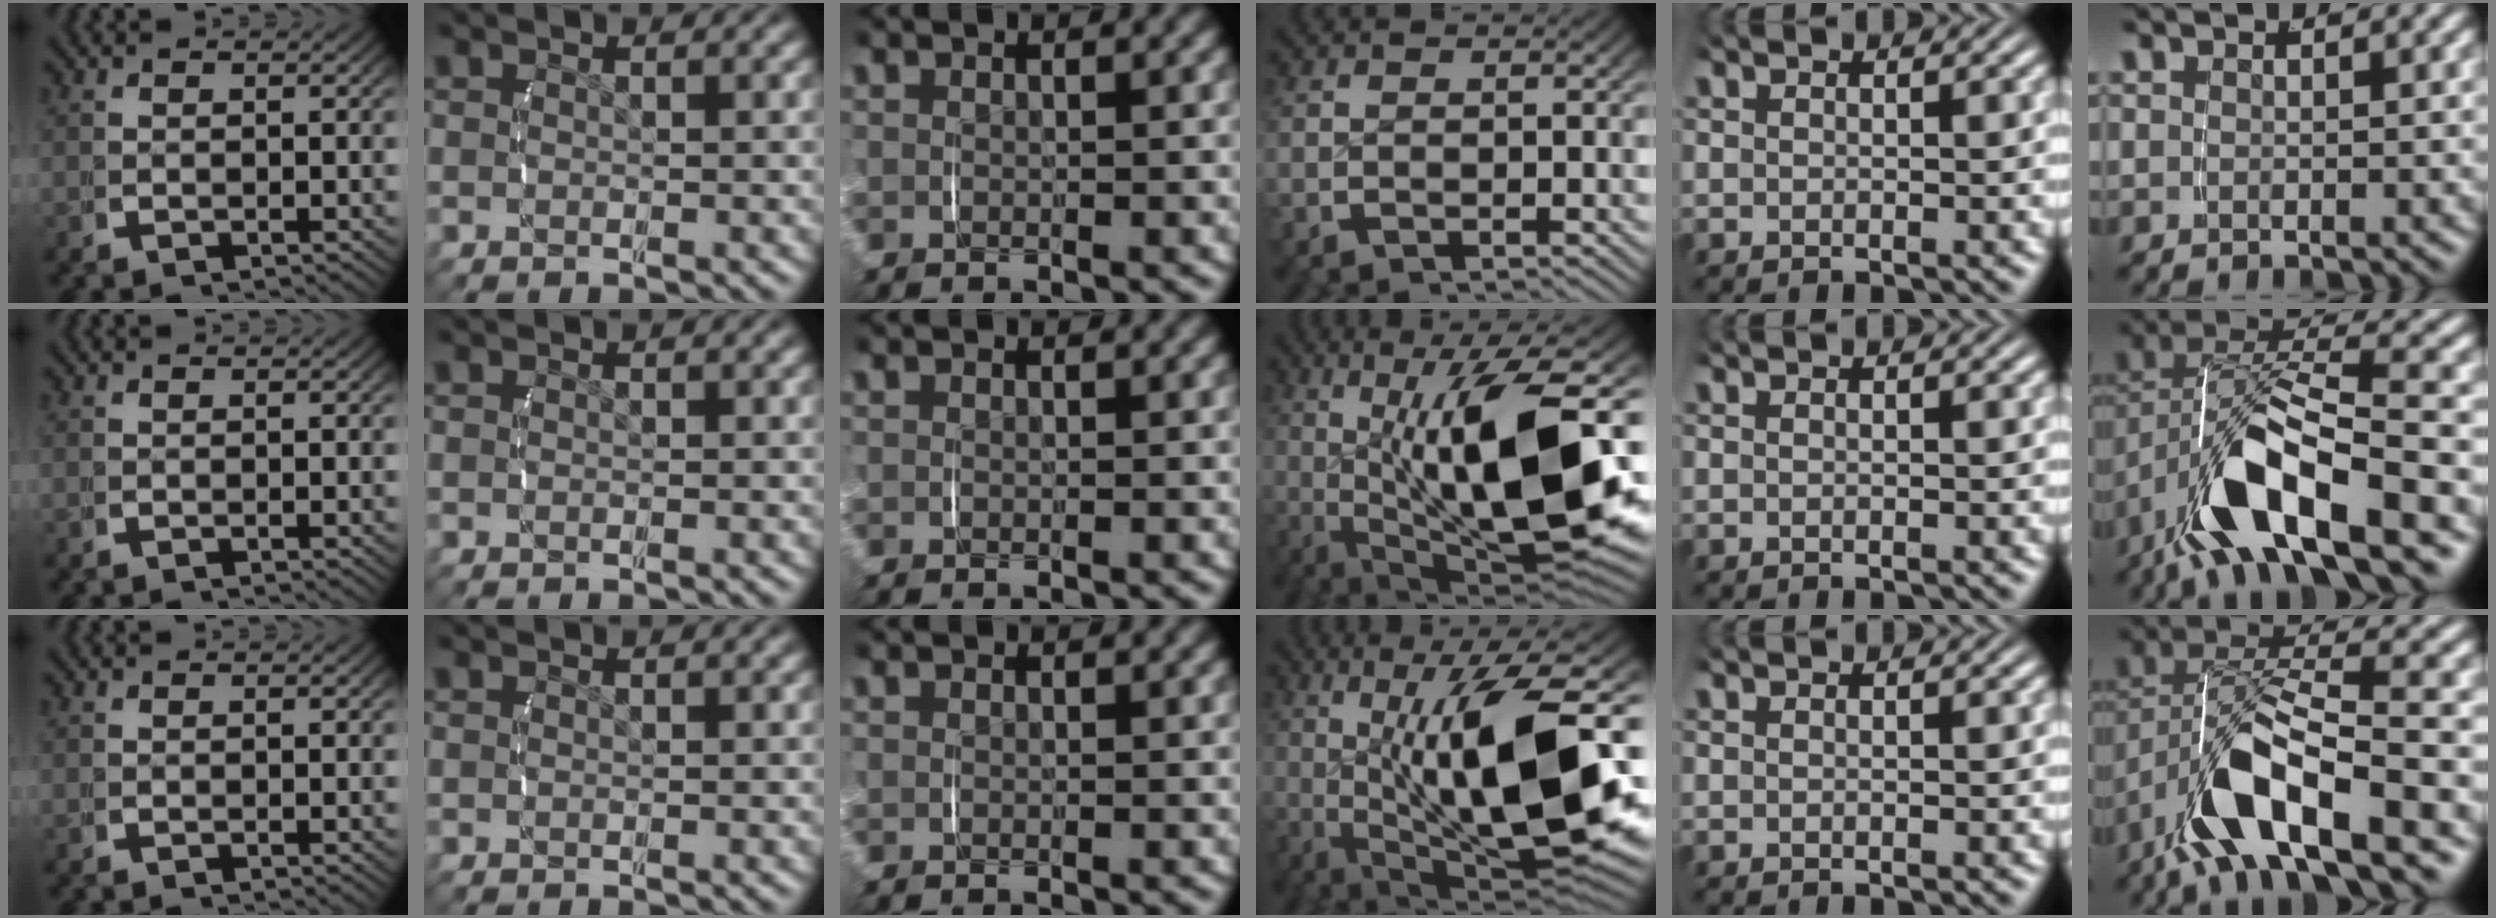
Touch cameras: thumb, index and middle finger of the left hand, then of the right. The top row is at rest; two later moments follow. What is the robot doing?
{"motion": "lift_and_place", "object": "jar lid"}